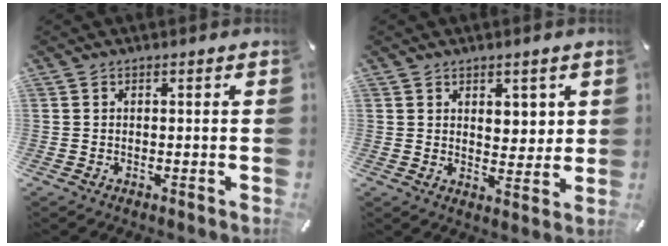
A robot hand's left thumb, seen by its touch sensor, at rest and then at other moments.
{"total": 4.7, "force": [2.5, 3.4, 2.0], "torque": [-0.010, -0.013, 0.038]}